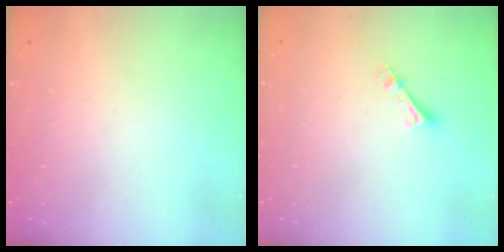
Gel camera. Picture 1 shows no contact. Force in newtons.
{"total": 4.4, "press": 4.4, "slide": 0.2}